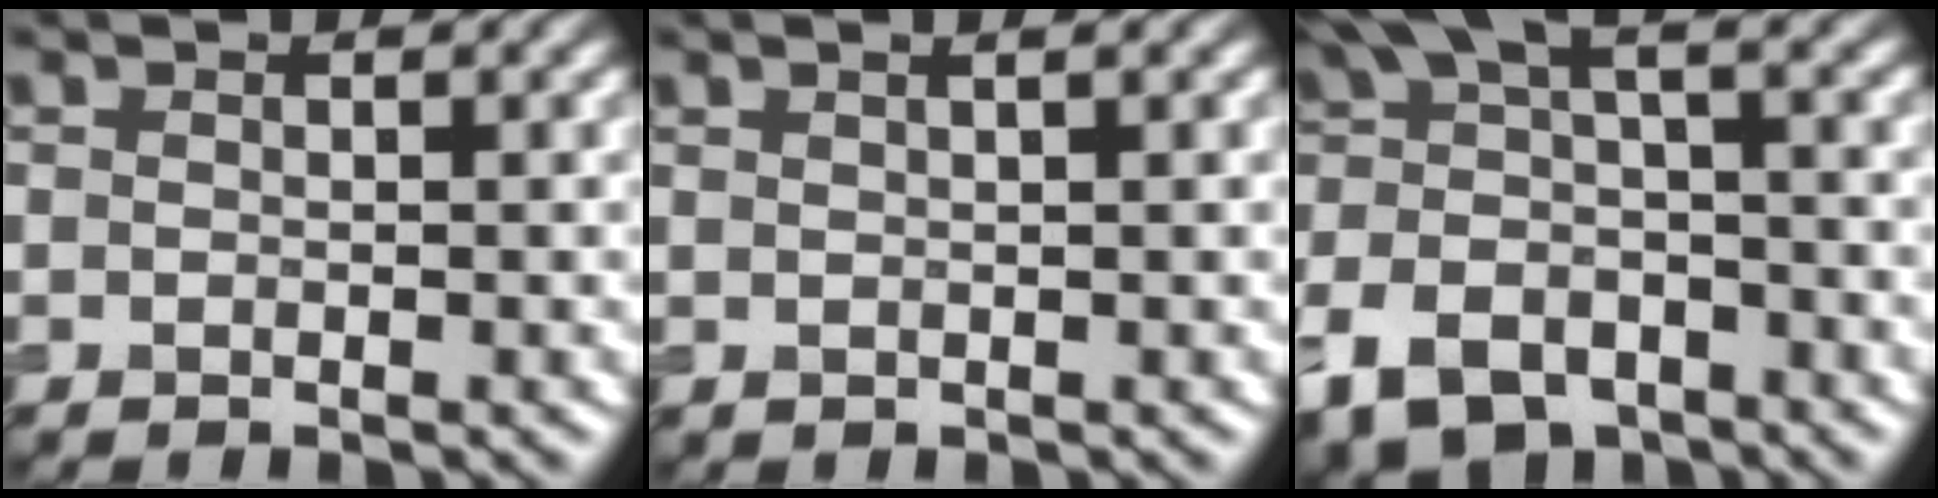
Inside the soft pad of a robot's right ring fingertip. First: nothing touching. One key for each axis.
{"total": 2.6, "fx": 1.5, "fy": 1.2, "fz": 1.7, "tx": -0.002, "ty": 0.007, "tz": -0.005}
{"total": 8.7, "fx": -3.7, "fy": 5.0, "fz": 6.1, "tx": -0.134, "ty": -0.011, "tz": -0.066}